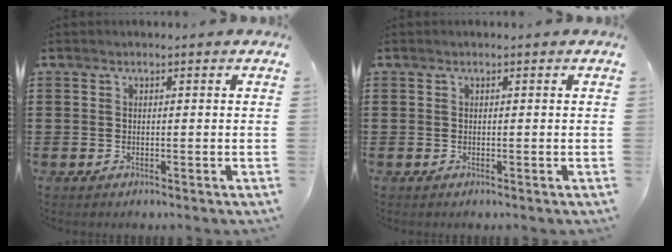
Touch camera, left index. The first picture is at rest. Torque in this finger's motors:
{"motor_torque": [0.00, 0.00, 0.00, 0.01]}